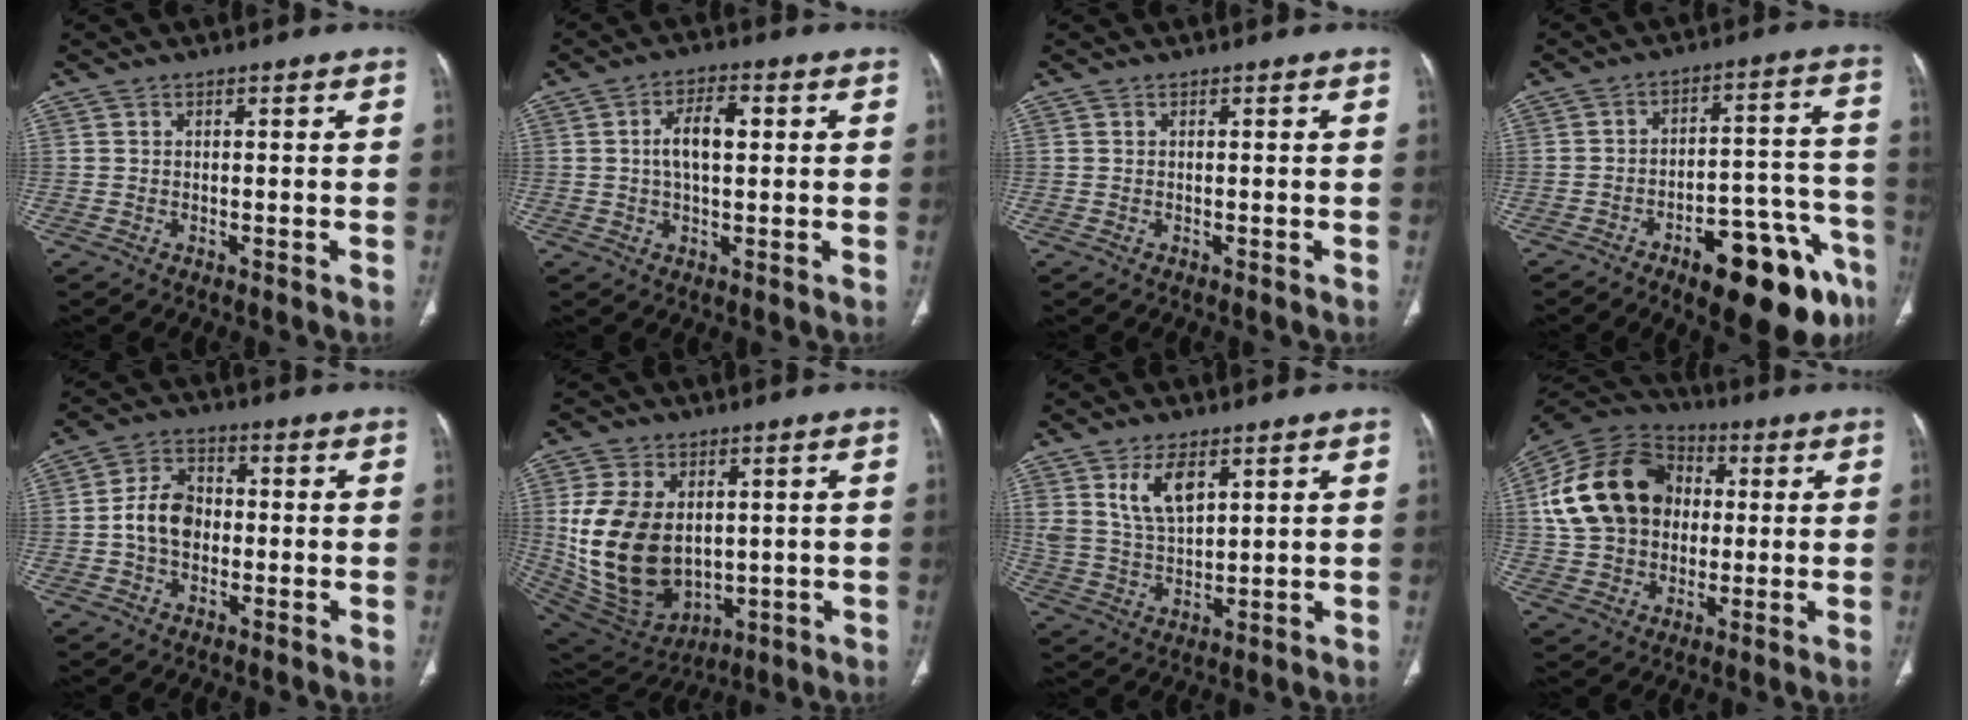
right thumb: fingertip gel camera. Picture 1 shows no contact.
{"total": 6.7, "force": [1.0, 3.3, 5.7], "torque": [-0.102, 0.012, 0.016]}
{"total": 0.0}
{"total": 19.4, "force": [-11.5, 6.5, 14.2], "torque": [-0.119, 0.080, -0.157]}
{"total": 8.1, "force": [-0.8, 6.0, 5.4], "torque": [-0.081, 0.020, -0.023]}
{"total": 19.1, "force": [1.3, 13.3, 13.6], "torque": [-0.246, -0.016, 0.056]}
{"total": 8.5, "force": [4.2, 4.3, 6.0], "torque": [-0.102, -0.022, 0.089]}
{"total": 20.2, "force": [2.7, 15.7, 12.4], "torque": [-0.223, 0.022, 0.045]}